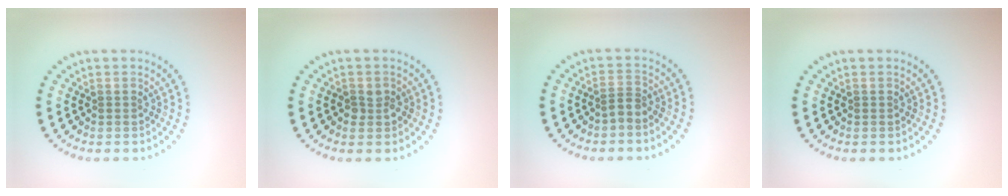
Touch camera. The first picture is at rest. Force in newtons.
{"total": 1.1, "press": 1.1, "slide": 0.3}
{"total": 1.2, "press": 0.8, "slide": 0.9}
{"total": 0.0}